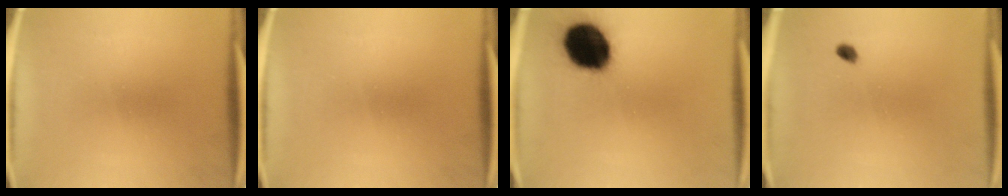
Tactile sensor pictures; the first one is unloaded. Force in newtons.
{"total": 0.0}
{"total": 19.4}
{"total": 2.0}